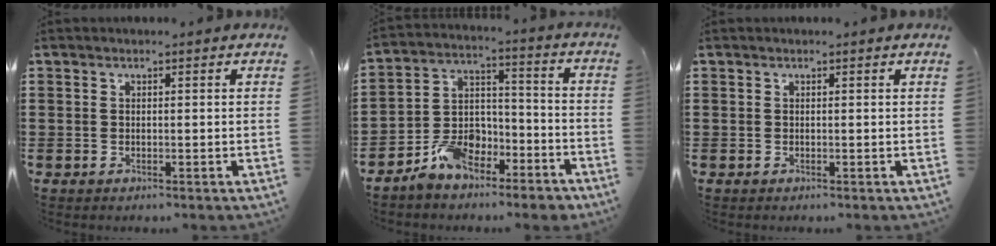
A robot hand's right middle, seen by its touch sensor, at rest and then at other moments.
{"total": 7.9, "force": [-6.2, 4.1, 2.6], "torque": [-0.057, 0.024, -0.121]}
{"total": 0.0}